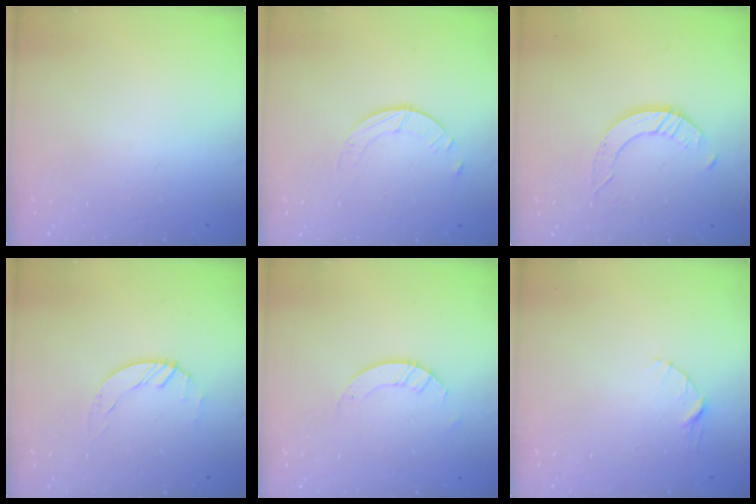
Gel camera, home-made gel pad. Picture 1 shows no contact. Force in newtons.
{"total": 2.5, "press": 2.5, "slide": 0.3}
{"total": 5.0, "press": 5.0, "slide": 0.4}
{"total": 1.5, "press": 1.5, "slide": 0.2}
{"total": 2.6, "press": 2.6, "slide": 0.2}
{"total": 3.8, "press": 3.8, "slide": 0.4}